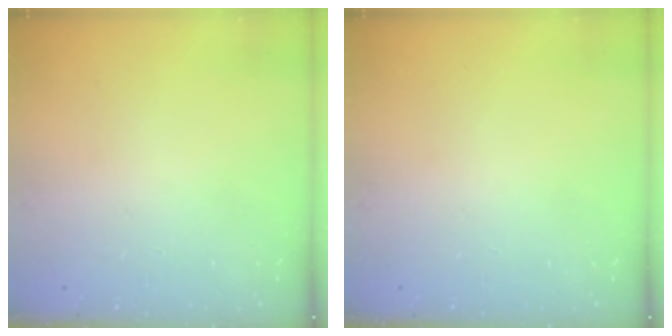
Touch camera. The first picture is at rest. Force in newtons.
{"total": 0.0}